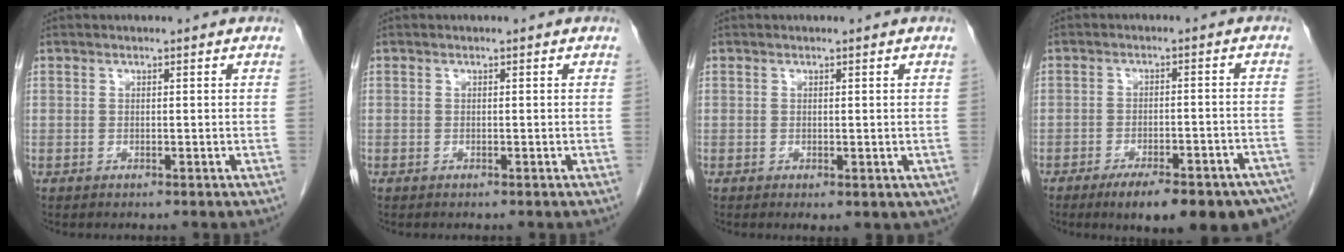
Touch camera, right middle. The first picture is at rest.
{"total": 0.0}
{"total": 1.6, "force": [-0.1, 1.0, 1.3], "torque": [-0.021, -0.005, 0.006]}
{"total": 16.8, "force": [-12.4, 4.3, 10.4], "torque": [-0.088, 0.008, -0.161]}